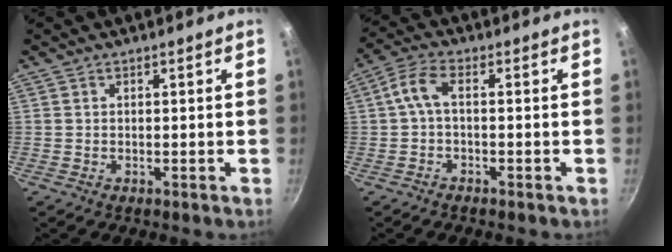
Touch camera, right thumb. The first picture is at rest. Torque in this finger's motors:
{"motor_torque": [-0.21, 0.35, 0.57, -0.45, 0.05]}